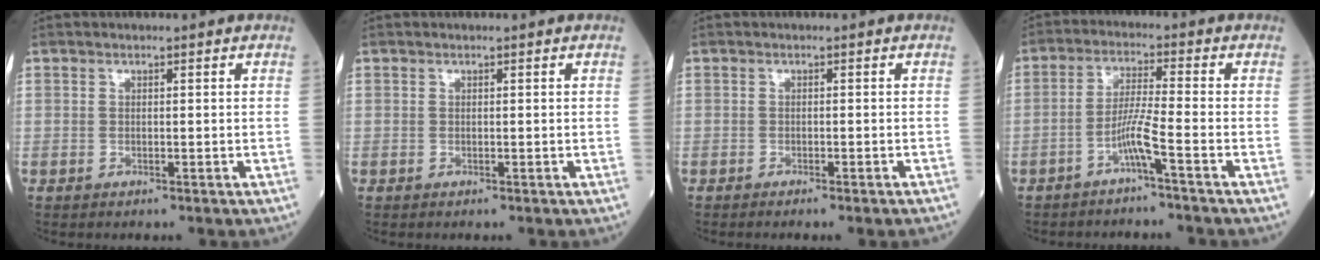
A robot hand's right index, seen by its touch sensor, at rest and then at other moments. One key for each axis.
{"total": 0.0}
{"total": 2.9, "fx": -2.5, "fy": -0.2, "fz": 1.5, "tx": -0.015, "ty": -0.001, "tz": -0.031}
{"total": 4.5, "fx": -2.6, "fy": -0.9, "fz": 3.6, "tx": -0.071, "ty": 0.008, "tz": -0.055}